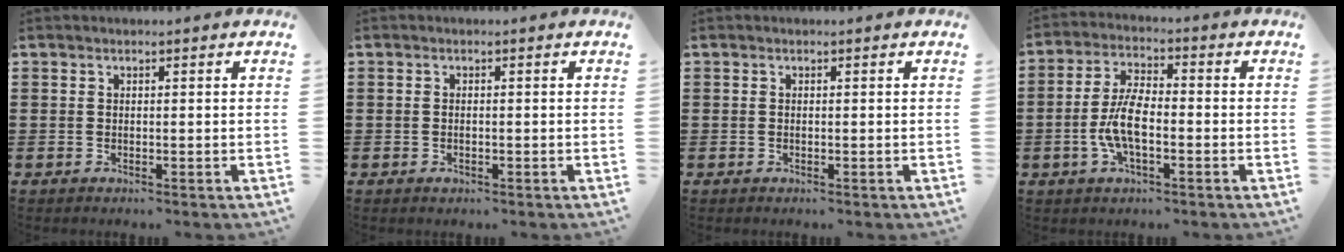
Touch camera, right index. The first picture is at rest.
{"total": 0.8, "force": [-0.4, 0.4, 0.6], "torque": [-0.013, -0.003, -0.006]}
{"total": 0.0}
{"total": 6.7, "force": [-1.6, 2.7, 5.9], "torque": [-0.135, -0.003, -0.037]}